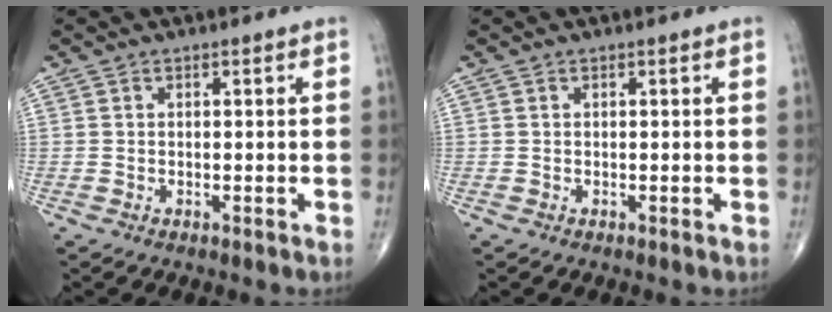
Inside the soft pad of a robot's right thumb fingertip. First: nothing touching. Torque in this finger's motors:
{"motor_torque": [-0.01, 0.00, 0.07, 0.03, 0.02]}